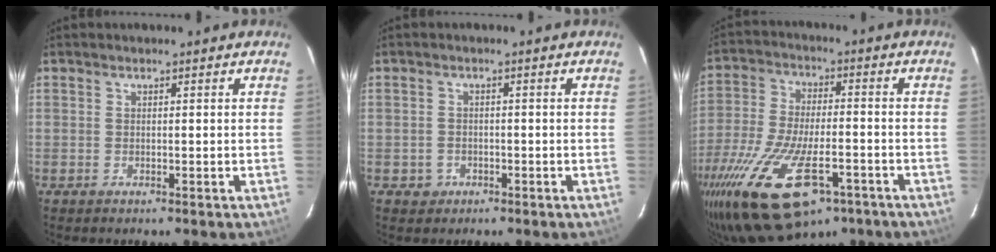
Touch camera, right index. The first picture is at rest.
{"total": 2.4, "force": [-1.0, 2.2, 0.4], "torque": [-0.013, 0.004, -0.011]}
{"total": 23.5, "force": [-13.1, 10.2, 16.6], "torque": [-0.346, -0.056, -0.213]}